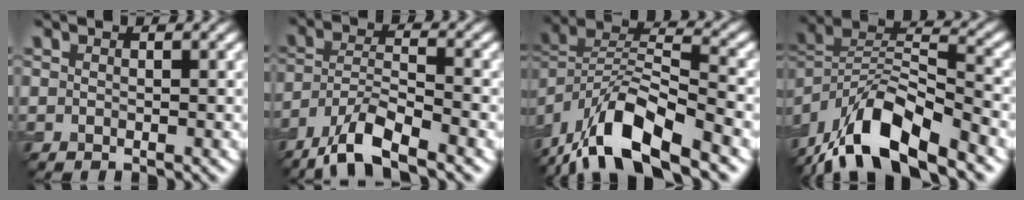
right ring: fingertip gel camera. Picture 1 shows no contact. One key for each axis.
{"total": 7.4, "fx": -5.5, "fy": 1.8, "fz": 4.6, "tx": -0.080, "ty": -0.001, "tz": -0.106}
{"total": 12.4, "fx": -8.3, "fy": 4.1, "fz": 8.3, "tx": -0.157, "ty": 0.007, "tz": -0.160}
{"total": 12.4, "fx": -8.6, "fy": 4.0, "fz": 8.0, "tx": -0.153, "ty": 0.013, "tz": -0.162}